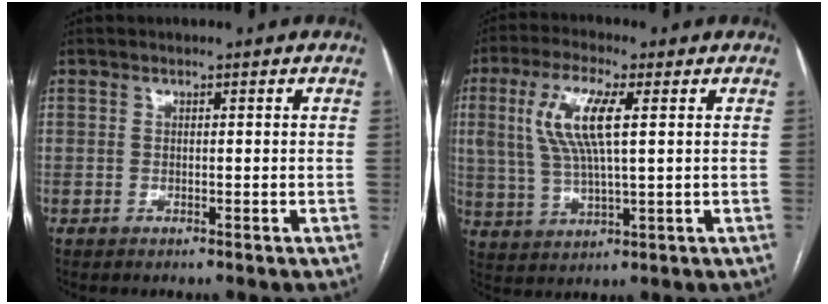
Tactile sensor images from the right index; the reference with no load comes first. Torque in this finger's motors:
{"motor_torque": [0.53, 0.20, 0.36, 0.21]}